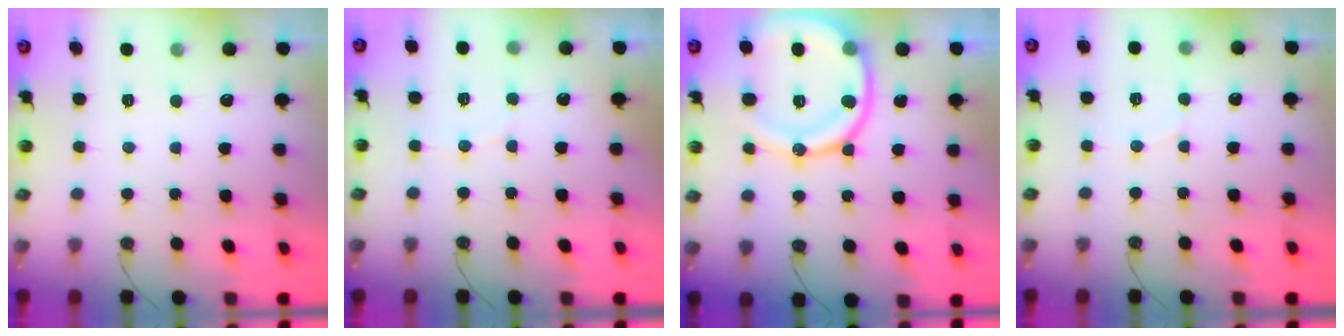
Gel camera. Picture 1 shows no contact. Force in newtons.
{"total": 3.4, "press": 3.2, "slide": 1.2}
{"total": 19.1, "press": 19.0, "slide": 2.2}
{"total": 4.6, "press": 4.6, "slide": 0.4}